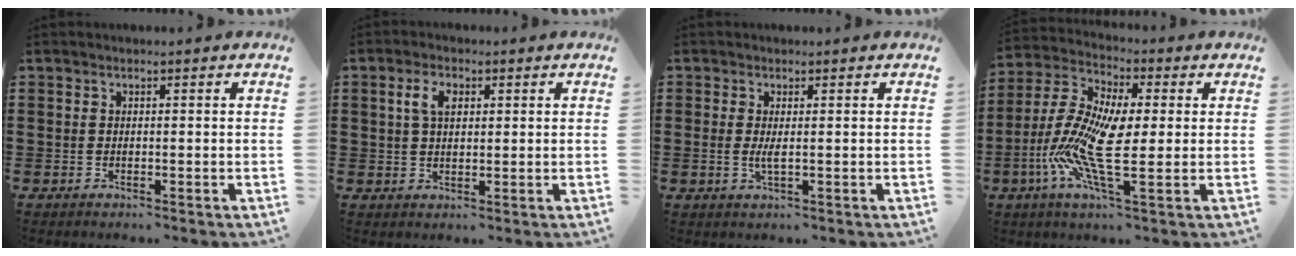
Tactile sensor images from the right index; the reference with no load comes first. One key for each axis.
{"total": 3.8, "fx": 1.2, "fy": 2.1, "fz": 2.9, "tx": -0.065, "ty": 0.013, "tz": 0.020}
{"total": 2.0, "fx": 0.1, "fy": 0.4, "fz": 1.9, "tx": -0.037, "ty": -0.003, "tz": 0.002}
{"total": 12.0, "fx": -1.9, "fy": 4.1, "fz": 11.1, "tx": -0.255, "ty": -0.013, "tz": -0.043}